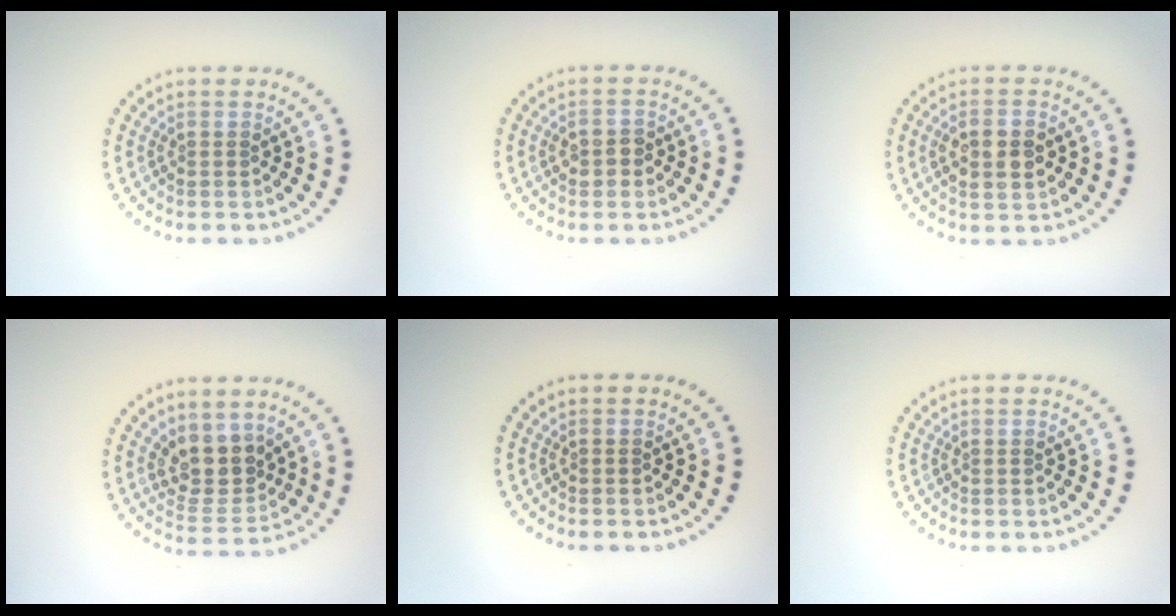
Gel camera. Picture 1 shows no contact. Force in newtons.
{"total": 1.7, "press": 1.7, "slide": 0.1}
{"total": 2.9, "press": 2.9, "slide": 0.4}
{"total": 3.8, "press": 3.5, "slide": 1.6}
{"total": 0.0}
{"total": 0.0}